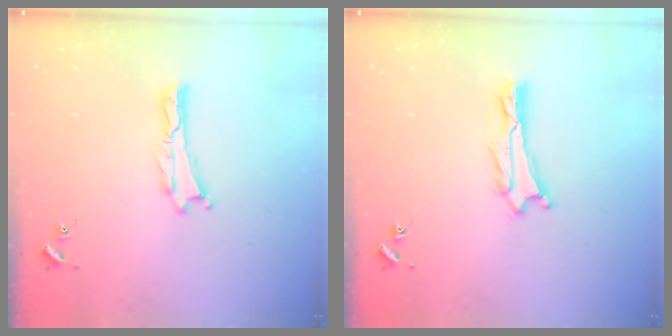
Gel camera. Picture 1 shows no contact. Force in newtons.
{"total": 1.0, "press": 1.0, "slide": 0.1}